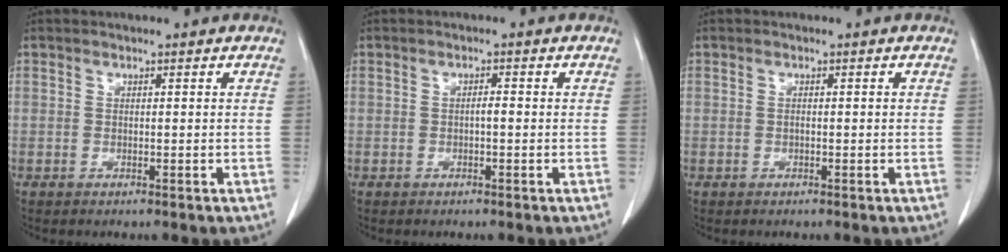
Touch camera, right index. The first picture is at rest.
{"total": 1.0, "force": [-0.2, 0.2, 1.0], "torque": [-0.015, 0.004, -0.004]}
{"total": 0.6, "force": [0.0, 0.1, 0.6], "torque": [-0.008, 0.002, 0.003]}